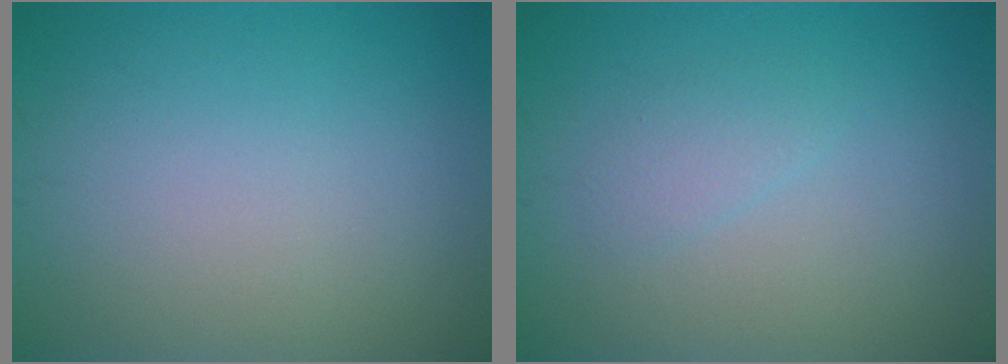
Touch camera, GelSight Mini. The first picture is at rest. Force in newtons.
{"total": 1.3, "press": 1.3, "slide": 0.2}